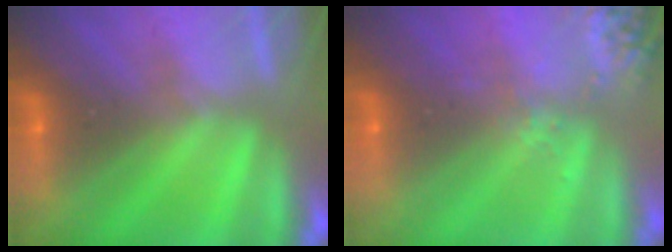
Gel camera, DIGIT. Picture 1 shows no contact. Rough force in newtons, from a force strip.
{"total": 2.6}